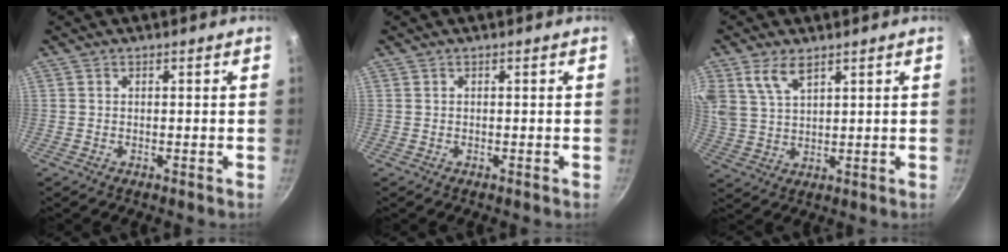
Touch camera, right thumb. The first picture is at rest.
{"total": 0.0}
{"total": 6.9, "force": [4.1, 3.4, 4.3], "torque": [-0.077, -0.018, 0.087]}